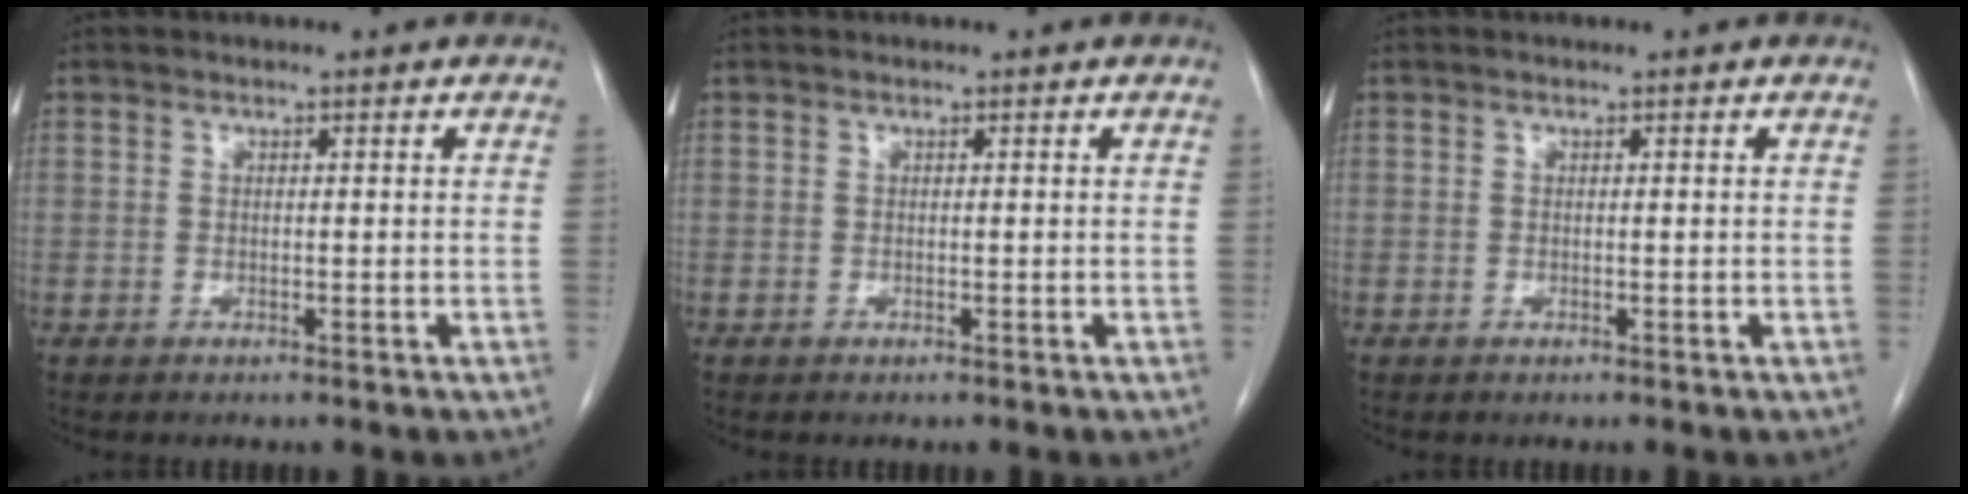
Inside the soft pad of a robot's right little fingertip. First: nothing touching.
{"total": 0.0}
{"total": 0.0}